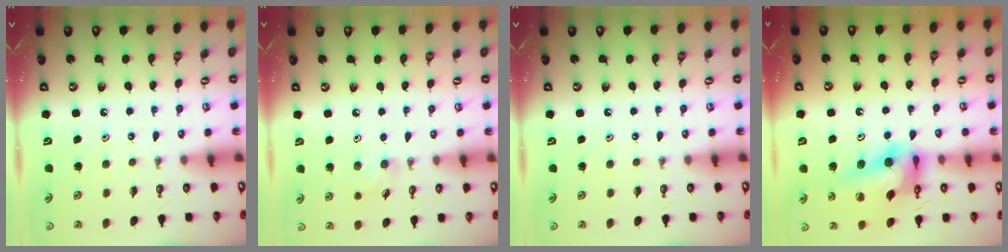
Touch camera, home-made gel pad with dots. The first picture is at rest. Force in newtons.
{"total": 6.8, "press": 6.6, "slide": 1.5}
{"total": 0.0}
{"total": 16.8, "press": 16.7, "slide": 1.8}